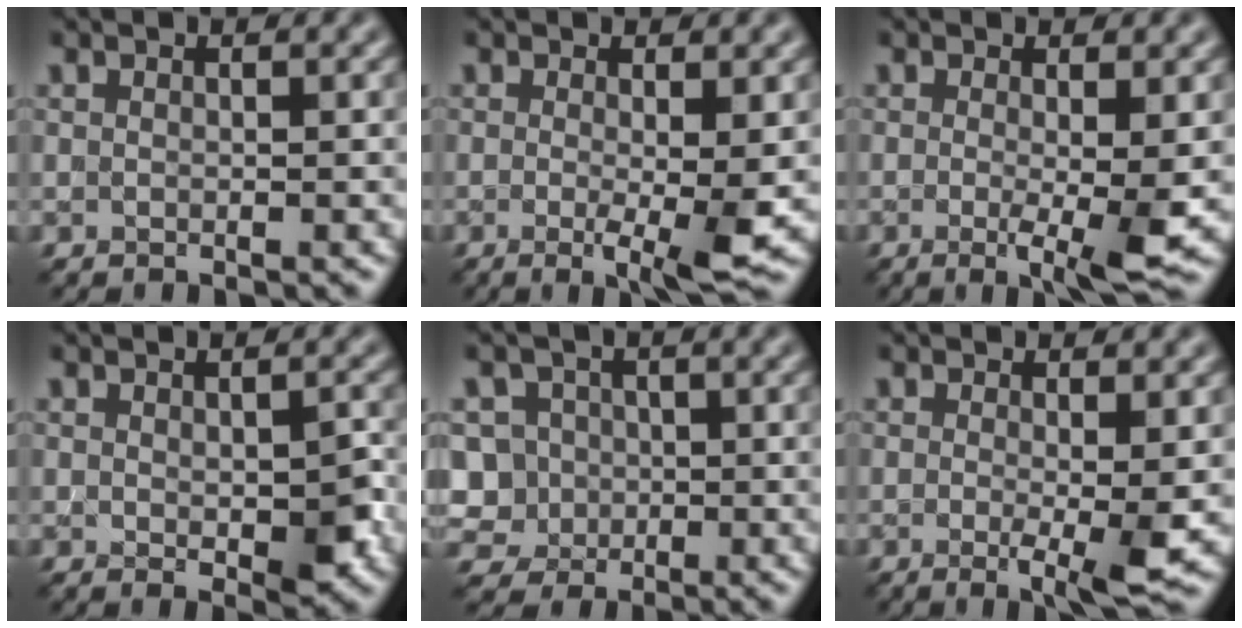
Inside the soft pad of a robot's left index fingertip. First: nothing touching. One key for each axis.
{"total": 3.9, "fx": -0.6, "fy": 0.5, "fz": 3.8, "tx": -0.058, "ty": -0.013, "tz": -0.006}
{"total": 4.1, "fx": -0.6, "fy": 0.5, "fz": 4.0, "tx": -0.061, "ty": -0.013, "tz": -0.007}
{"total": 3.2, "fx": -0.4, "fy": 1.1, "fz": 3.0, "tx": -0.045, "ty": -0.006, "tz": 0.002}
{"total": 5.9, "fx": -0.7, "fy": 5.7, "fz": 1.4, "tx": -0.027, "ty": 0.026, "tz": -0.031}
{"total": 3.5, "fx": -0.5, "fy": 0.4, "fz": 3.4, "tx": -0.051, "ty": -0.013, "tz": -0.005}